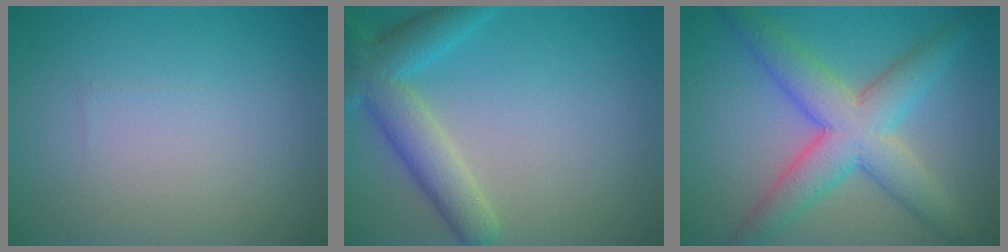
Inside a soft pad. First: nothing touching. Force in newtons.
{"total": 5.2, "press": 5.2, "slide": 0.4}
{"total": 7.2, "press": 7.2, "slide": 0.1}